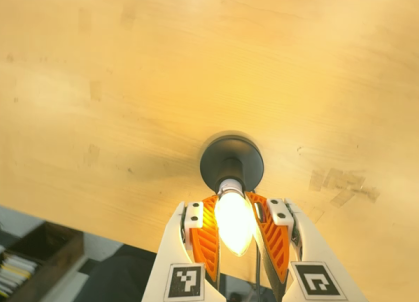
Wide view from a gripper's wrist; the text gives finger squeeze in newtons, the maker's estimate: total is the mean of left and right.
{"total": 20.2, "left": 21.6, "right": 18.7}